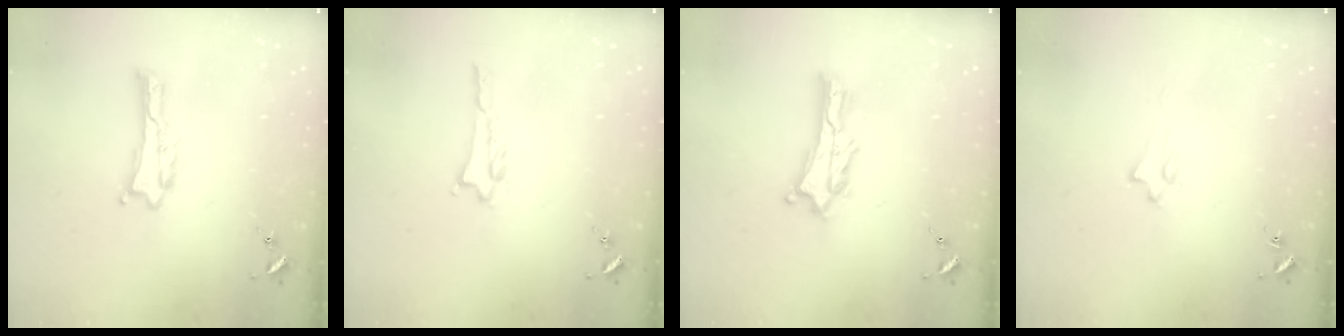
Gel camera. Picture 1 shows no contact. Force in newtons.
{"total": 1.0, "press": 1.0, "slide": 0.2}
{"total": 2.7, "press": 2.7, "slide": 0.3}
{"total": 1.6, "press": 1.5, "slide": 0.2}